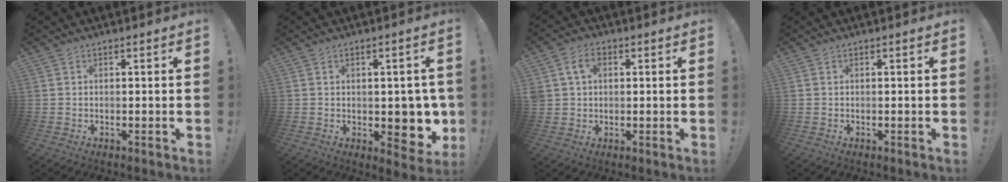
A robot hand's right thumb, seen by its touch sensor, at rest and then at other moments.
{"total": 8.4, "force": [-0.7, 5.6, 6.1], "torque": [-0.054, -0.007, 0.000]}
{"total": 5.9, "force": [2.0, 4.4, 3.3], "torque": [-0.060, 0.009, 0.041]}
{"total": 0.0}